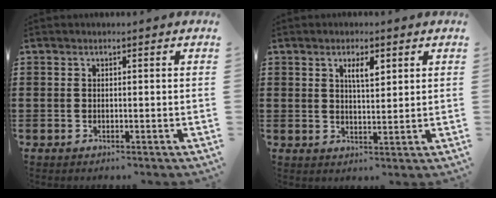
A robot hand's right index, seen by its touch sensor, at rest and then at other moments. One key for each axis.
{"total": 3.4, "fx": 1.6, "fy": 1.0, "fz": 2.8, "tx": -0.043, "ty": -0.001, "tz": 0.023}